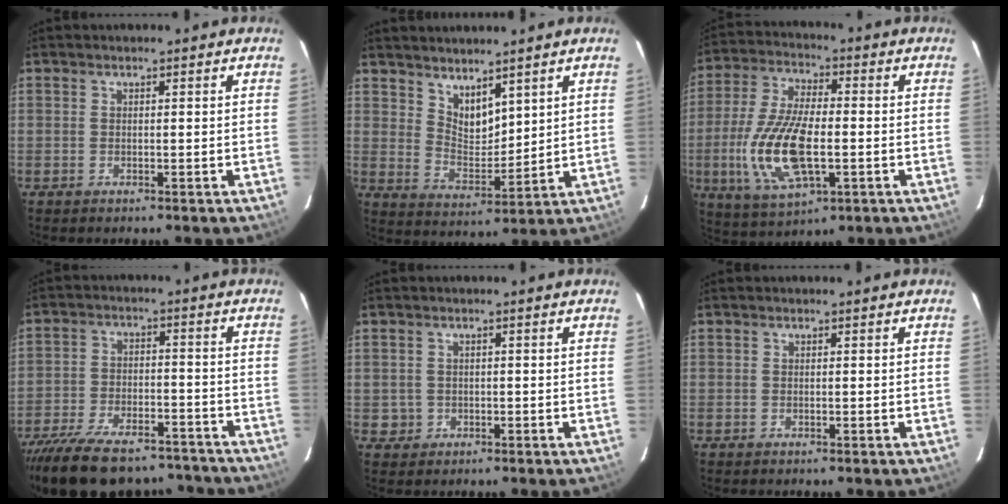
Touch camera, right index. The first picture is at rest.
{"total": 6.8, "force": [5.2, 3.1, 3.2], "torque": [-0.047, -0.005, 0.102]}
{"total": 16.1, "force": [-3.4, 6.5, 14.4], "torque": [-0.306, -0.009, -0.061]}
{"total": 22.8, "force": [-18.9, 8.8, 9.3], "torque": [-0.200, 0.005, -0.269]}
{"total": 2.3, "force": [-0.2, 2.3, 0.1], "torque": [0.003, 0.010, 0.004]}
{"total": 0.0}